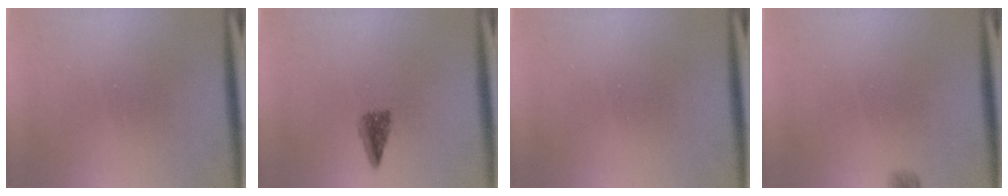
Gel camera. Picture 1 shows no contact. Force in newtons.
{"total": 2.7}
{"total": 0.0}
{"total": 1.3}